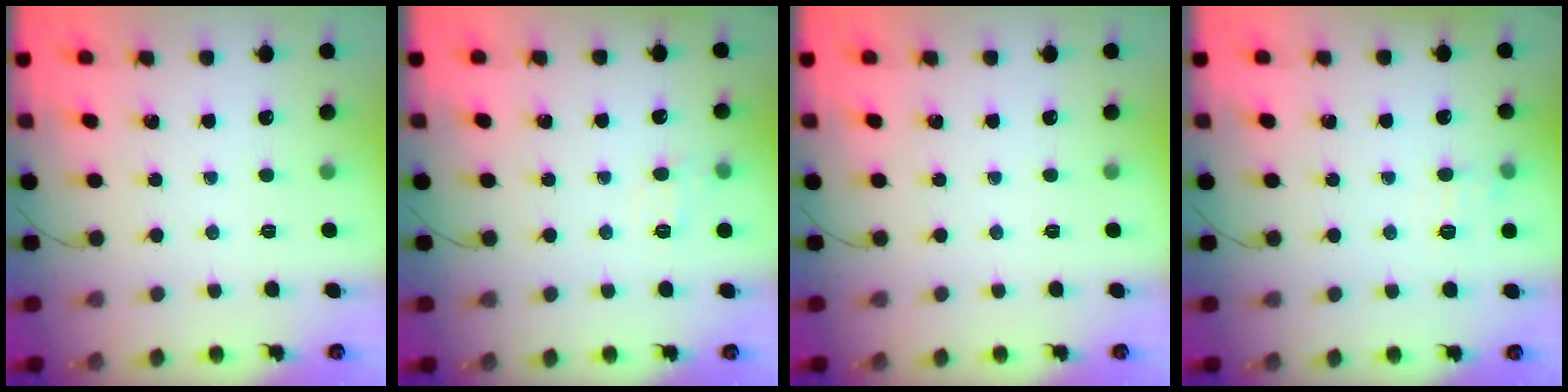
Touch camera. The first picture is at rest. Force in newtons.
{"total": 7.2, "press": 6.9, "slide": 1.9}
{"total": 0.0}
{"total": 6.7, "press": 6.5, "slide": 1.5}